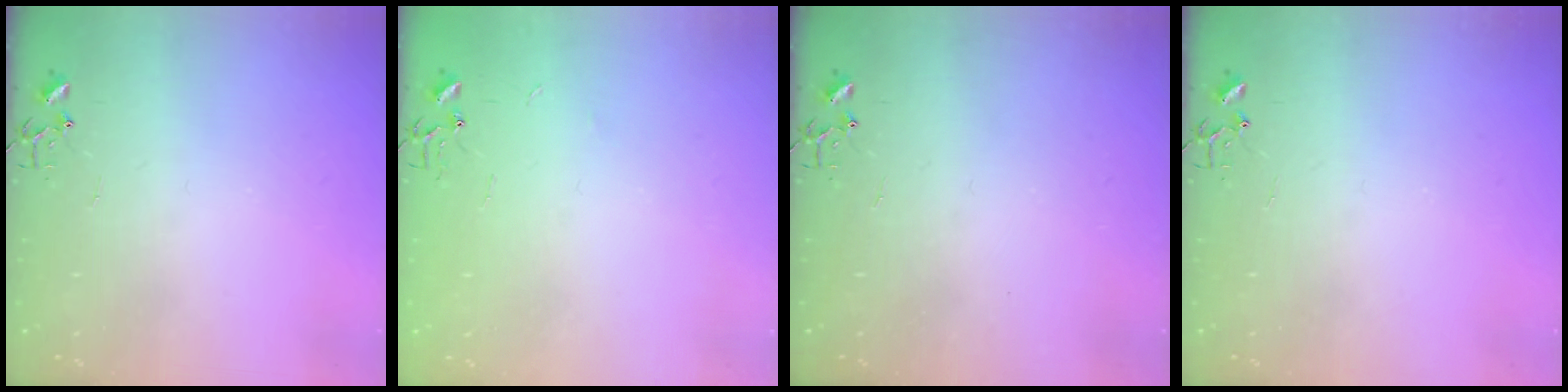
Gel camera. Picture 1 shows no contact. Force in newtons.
{"total": 2.4, "press": 2.4, "slide": 0.3}
{"total": 0.0}
{"total": 0.0}